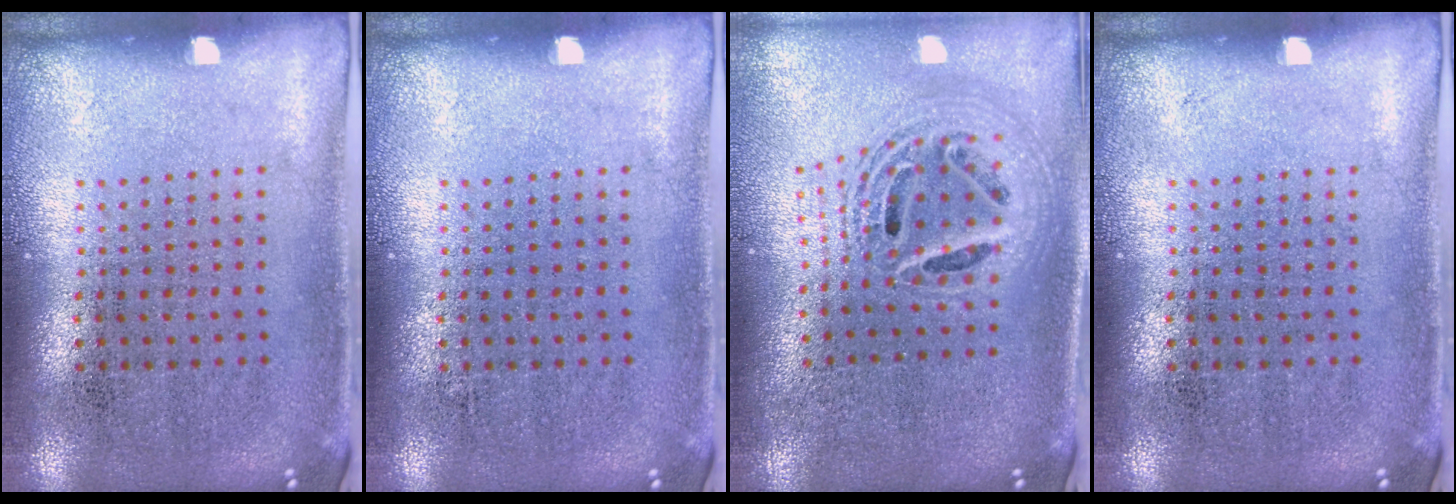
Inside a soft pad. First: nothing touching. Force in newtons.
{"total": 0.0}
{"total": 2.2, "press": 1.7, "slide": 1.4}
{"total": 0.0}